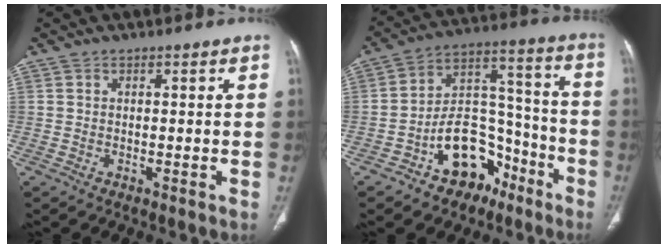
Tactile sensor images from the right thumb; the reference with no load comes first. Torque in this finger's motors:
{"motor_torque": [4.27, 0.74, 1.03, -1.08, 0.08]}